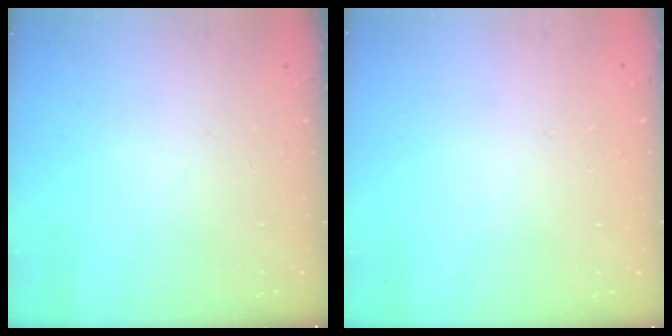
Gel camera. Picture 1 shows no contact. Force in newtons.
{"total": 0.0}